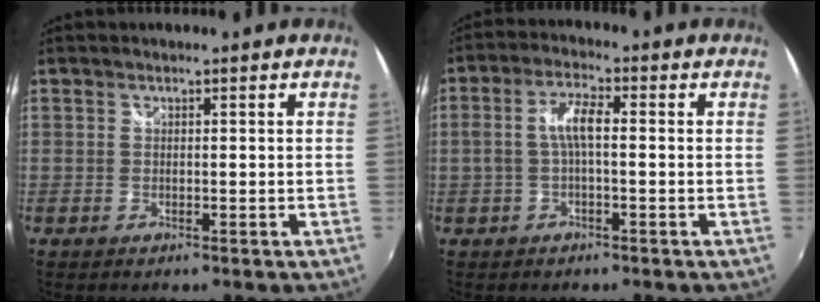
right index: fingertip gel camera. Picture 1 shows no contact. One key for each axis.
{"total": 5.2, "fx": -0.2, "fy": 1.5, "fz": 4.9, "tx": -0.099, "ty": 0.012, "tz": -0.001}